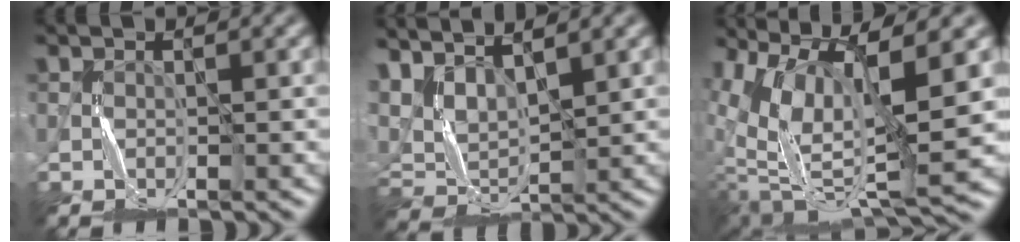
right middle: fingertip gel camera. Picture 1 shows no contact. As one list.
[{"total": 4.2, "force": [3.1, 1.6, 2.3], "torque": [-0.062, 0.005, 0.064]}, {"total": 11.5, "force": [2.5, 3.8, 10.5], "torque": [-0.202, -0.003, 0.061]}]